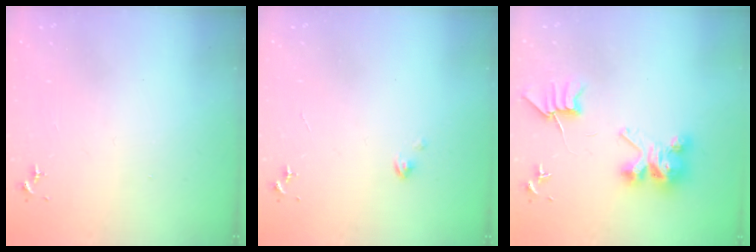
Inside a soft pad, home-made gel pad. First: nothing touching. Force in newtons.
{"total": 2.5, "press": 2.4, "slide": 0.2}
{"total": 9.1, "press": 9.1, "slide": 0.9}